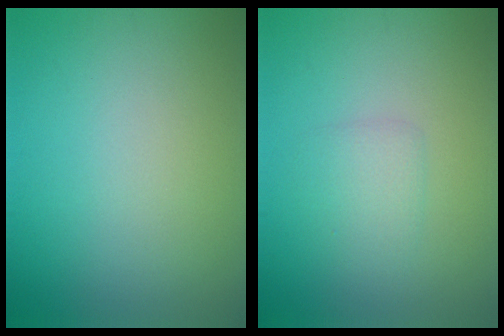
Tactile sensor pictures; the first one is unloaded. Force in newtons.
{"total": 1.8, "press": 1.8, "slide": 0.1}